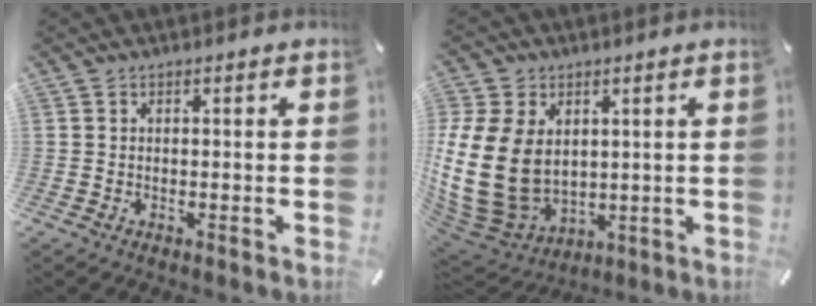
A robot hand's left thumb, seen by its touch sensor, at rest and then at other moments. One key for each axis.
{"total": 18.9, "fx": 1.3, "fy": 14.9, "fz": 11.6, "tx": -0.261, "ty": -0.016, "tz": 0.034}